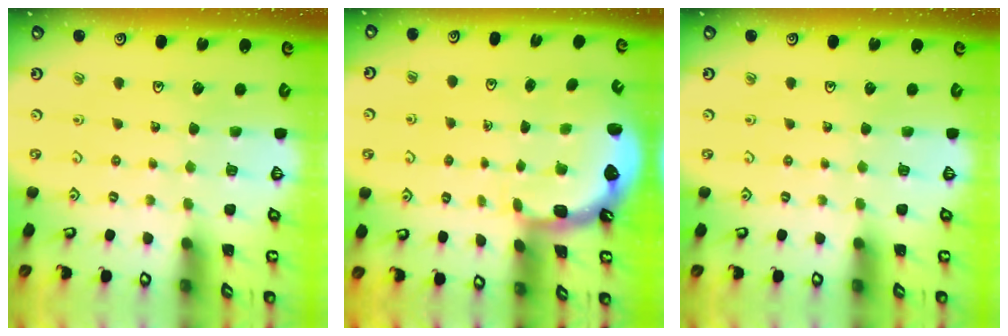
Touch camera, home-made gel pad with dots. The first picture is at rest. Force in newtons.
{"total": 2.6, "press": 1.7, "slide": 1.9}
{"total": 0.0}